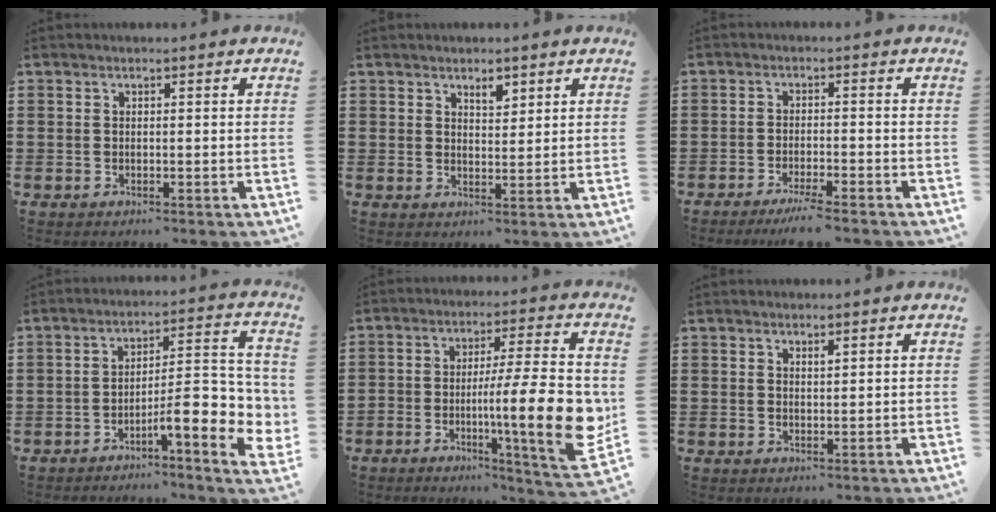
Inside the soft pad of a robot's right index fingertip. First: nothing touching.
{"total": 2.8, "force": [2.2, 1.2, 1.3], "torque": [-0.021, 0.002, 0.038]}
{"total": 3.4, "force": [-3.0, -0.4, 1.7], "torque": [-0.027, -0.006, -0.054]}
{"total": 9.3, "force": [-3.4, 2.3, 8.4], "torque": [-0.115, -0.021, -0.061]}
{"total": 14.3, "force": [-2.7, 2.0, 13.9], "torque": [-0.208, -0.014, -0.049]}
{"total": 0.8, "force": [0.6, 0.2, 0.3], "torque": [-0.008, 0.000, 0.012]}